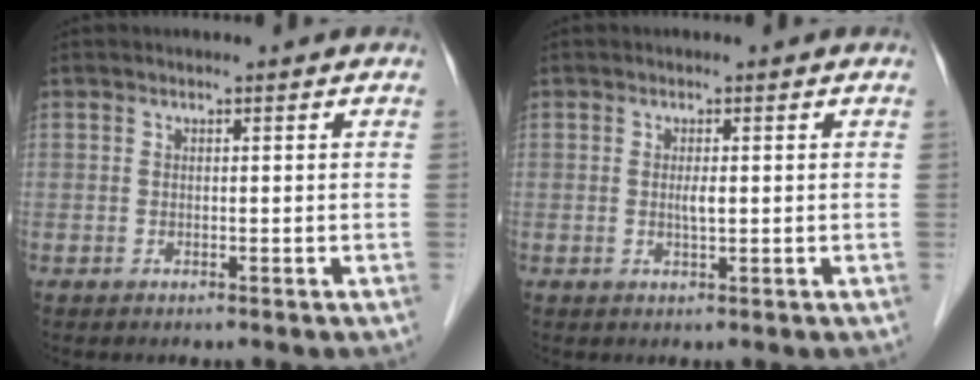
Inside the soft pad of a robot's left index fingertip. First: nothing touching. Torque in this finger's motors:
{"motor_torque": [0.41, 0.43, 0.01, 0.01]}